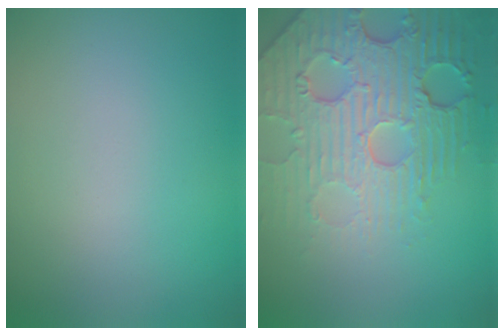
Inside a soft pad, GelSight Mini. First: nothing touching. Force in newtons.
{"total": 7.0, "press": 5.7, "slide": 4.0}